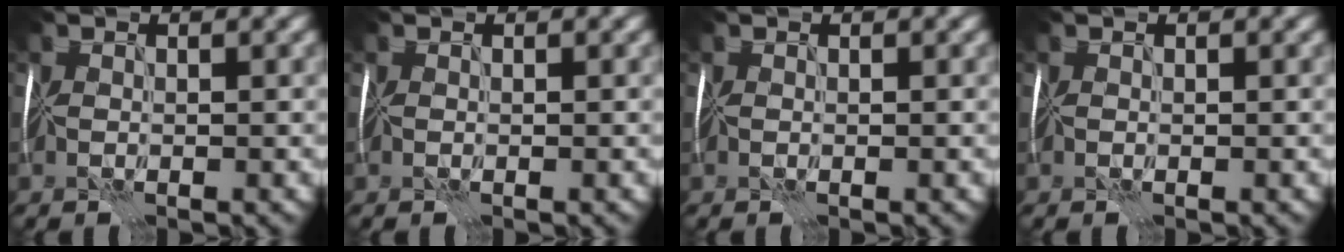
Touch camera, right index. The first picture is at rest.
{"total": 0.0}
{"total": 0.0}
{"total": 0.0}